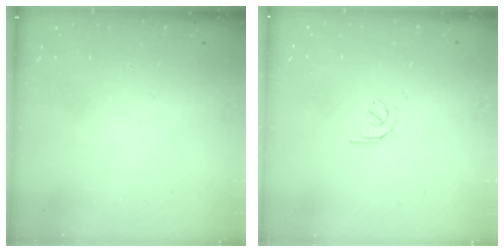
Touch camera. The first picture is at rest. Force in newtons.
{"total": 2.0, "press": 1.9, "slide": 0.6}